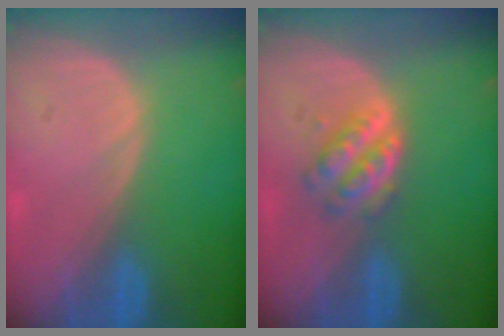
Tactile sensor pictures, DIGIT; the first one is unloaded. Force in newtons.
{"total": 4.8, "press": 4.4, "slide": 1.9}